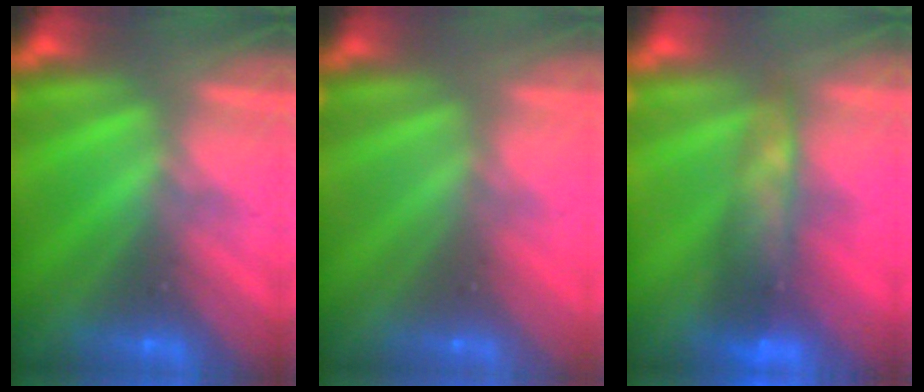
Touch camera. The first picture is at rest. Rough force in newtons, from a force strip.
{"total": 2.5}
{"total": 7.8}